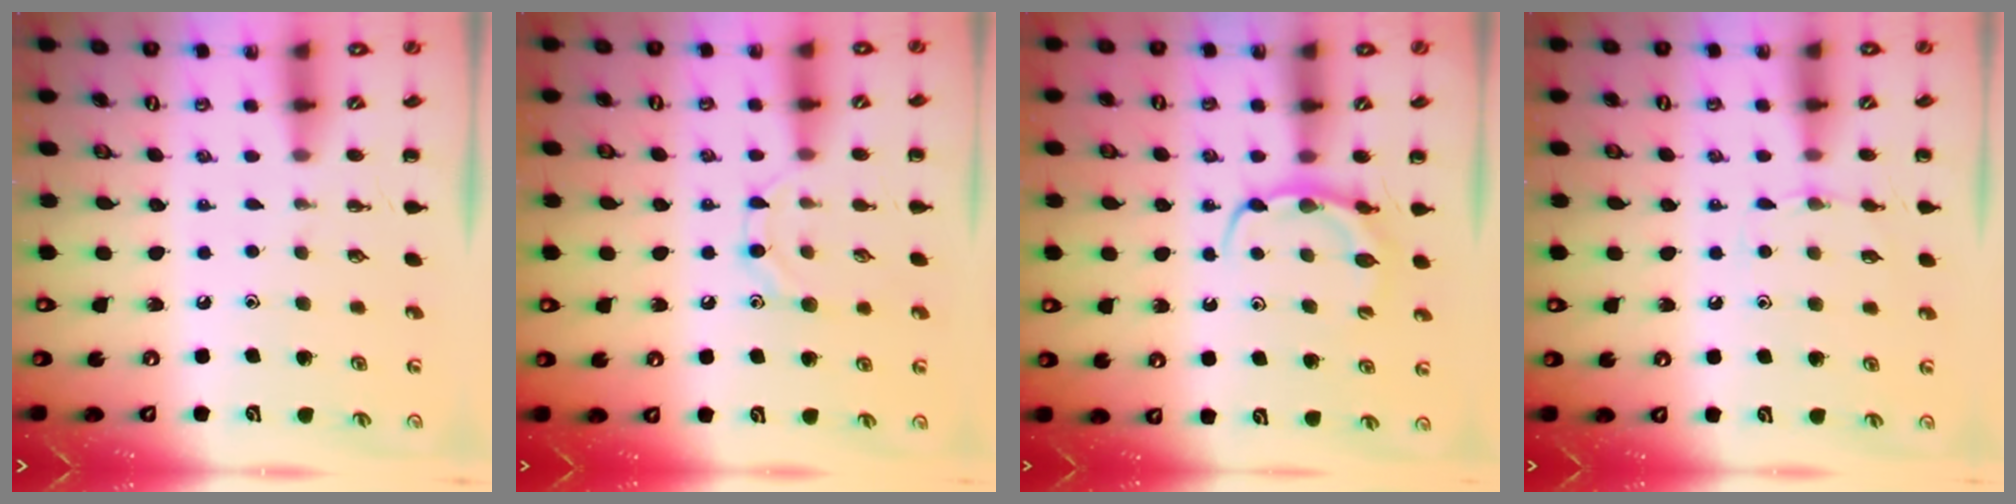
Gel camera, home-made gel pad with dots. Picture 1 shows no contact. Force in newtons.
{"total": 7.5, "press": 7.4, "slide": 1.3}
{"total": 6.5, "press": 6.5, "slide": 0.3}
{"total": 5.3, "press": 5.0, "slide": 1.8}